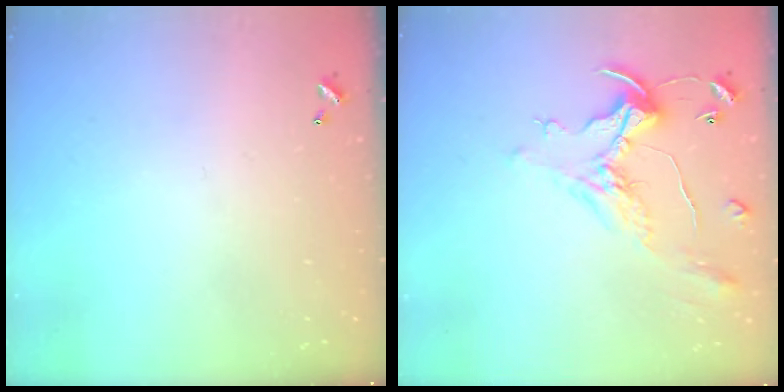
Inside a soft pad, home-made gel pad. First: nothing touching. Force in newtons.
{"total": 1.7, "press": 1.3, "slide": 1.2}